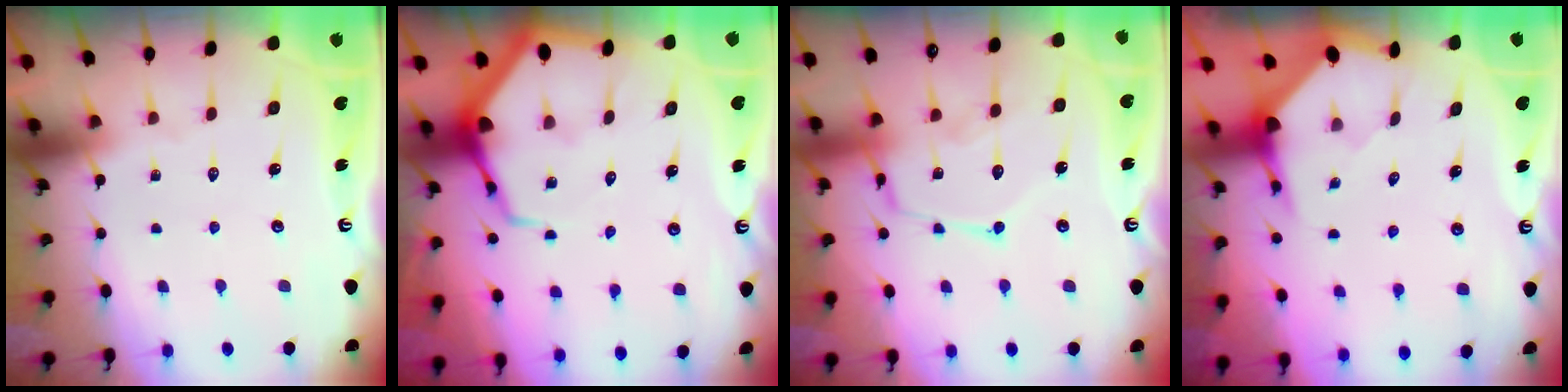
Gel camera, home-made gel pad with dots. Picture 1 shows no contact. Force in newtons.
{"total": 8.7, "press": 8.6, "slide": 1.0}
{"total": 14.8, "press": 14.7, "slide": 1.3}
{"total": 3.5, "press": 3.5, "slide": 0.4}